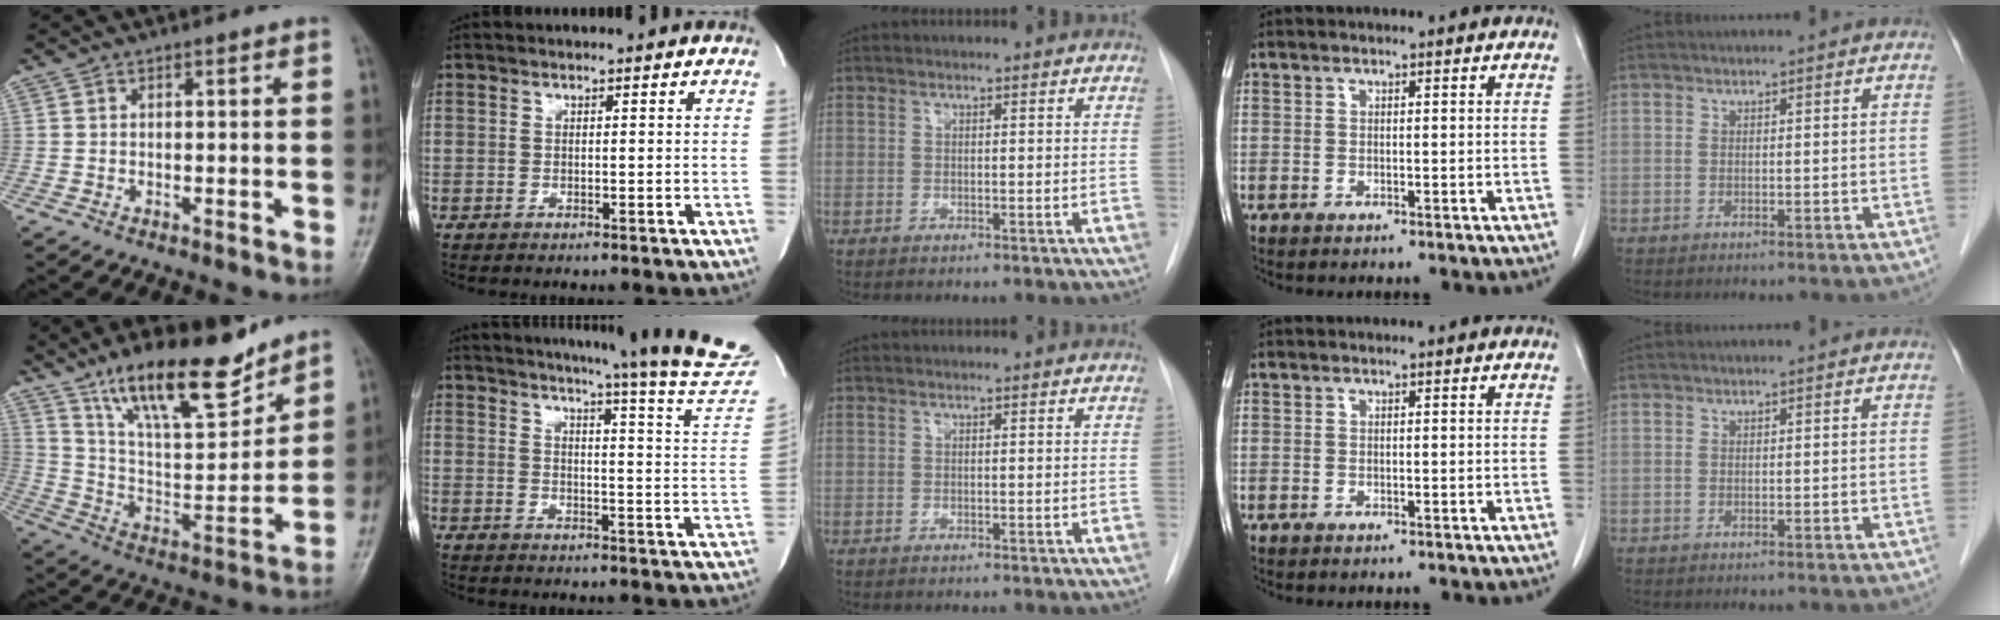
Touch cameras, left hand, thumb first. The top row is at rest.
{"thumb": {"total": 20.3, "force": [14.6, 6.5, 12.5], "torque": [-0.167, -0.080, 0.257]}, "index": {"total": 25.1, "force": [22.8, -1.5, 10.3], "torque": [-0.147, -0.114, 0.263]}}